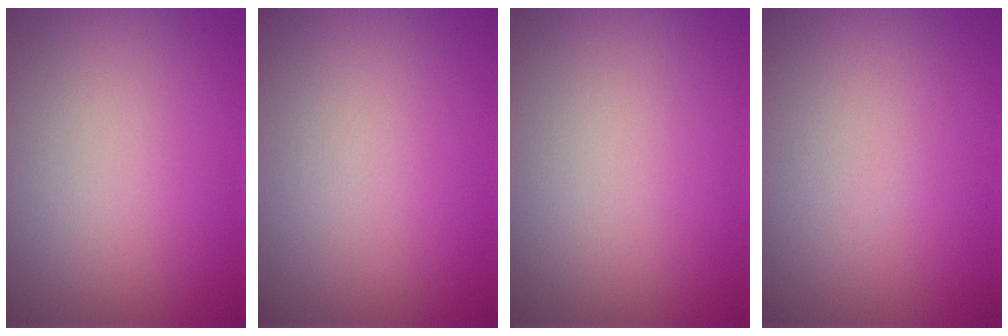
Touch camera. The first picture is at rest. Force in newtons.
{"total": 0.0}
{"total": 0.0}
{"total": 0.0}